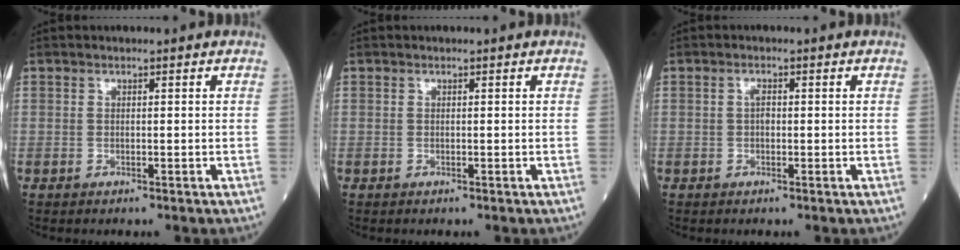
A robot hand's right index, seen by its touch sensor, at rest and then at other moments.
{"total": 0.0}
{"total": 1.2, "force": [0.0, 0.6, 1.1], "torque": [-0.020, 0.003, -0.001]}